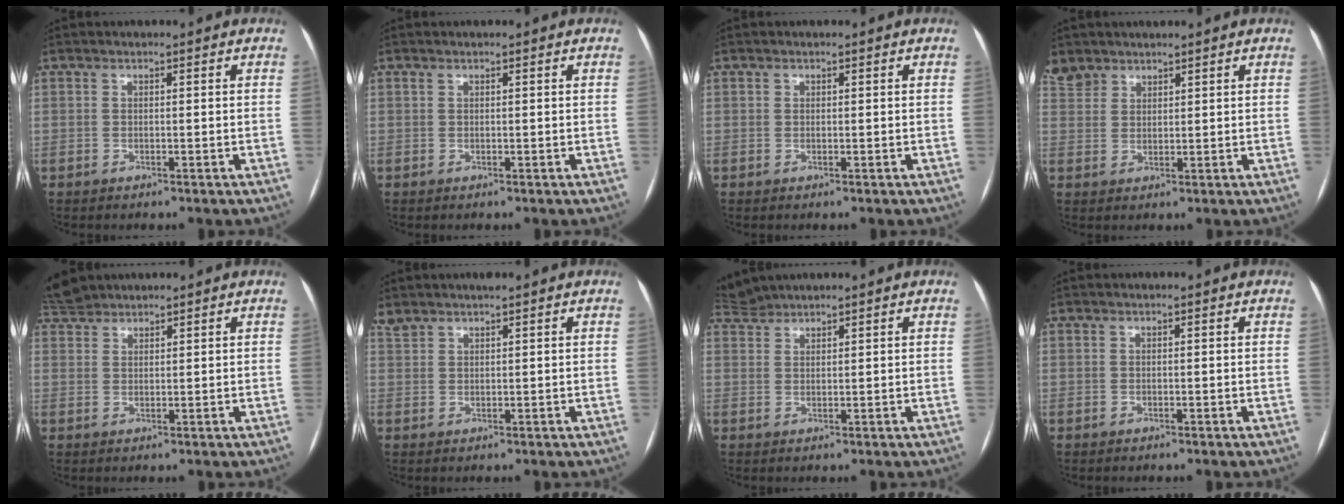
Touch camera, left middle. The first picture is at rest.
{"total": 0.0}
{"total": 0.0}
{"total": 4.0, "force": [3.3, 2.3, 0.2], "torque": [-0.001, 0.011, 0.067]}
{"total": 3.6, "force": [3.4, 0.9, 0.2], "torque": [-0.014, 0.021, 0.070]}
{"total": 2.3, "force": [2.1, 0.4, 0.7], "torque": [-0.018, 0.013, 0.042]}
{"total": 2.7, "force": [2.7, 0.0, -0.5], "torque": [-0.004, 0.013, 0.061]}
{"total": 0.0}